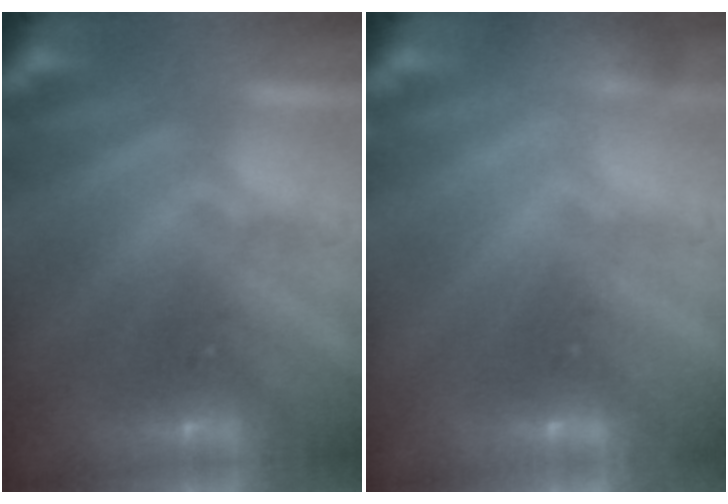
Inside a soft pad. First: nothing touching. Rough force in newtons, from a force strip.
{"total": 4.4}